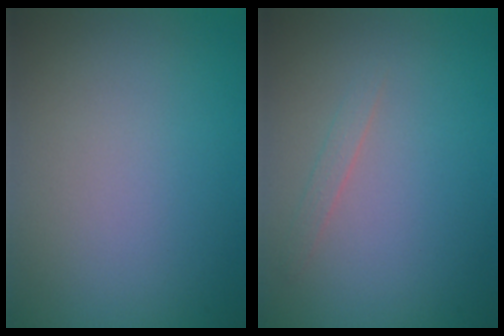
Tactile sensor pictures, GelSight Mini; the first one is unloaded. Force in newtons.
{"total": 0.9, "press": 0.9, "slide": 0.0}